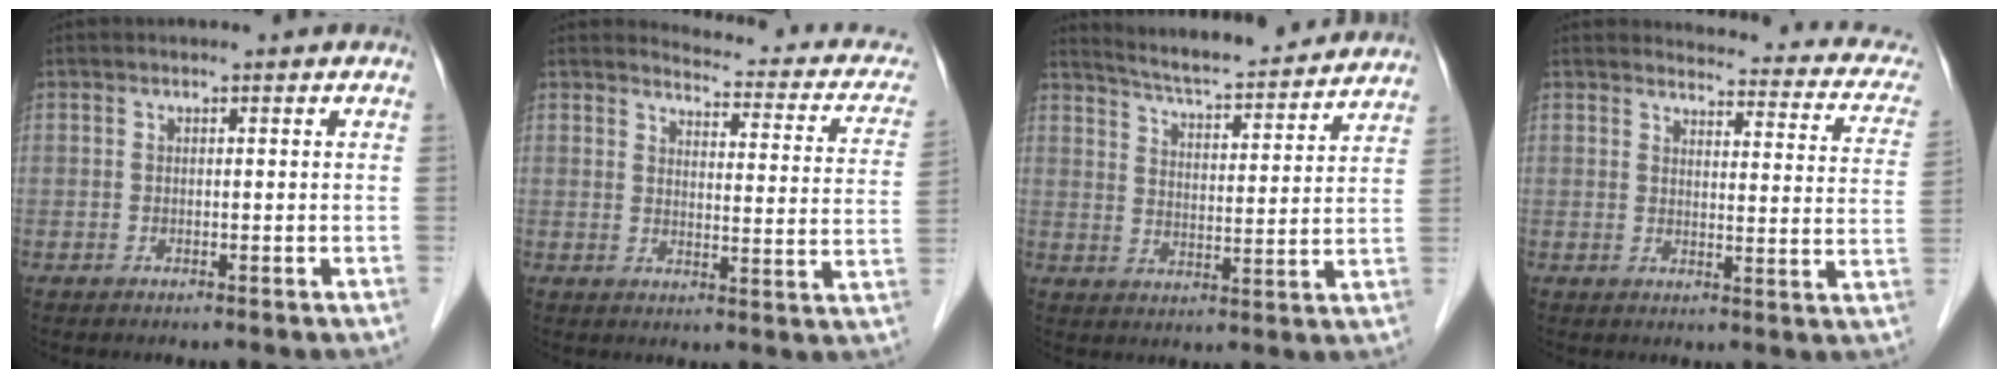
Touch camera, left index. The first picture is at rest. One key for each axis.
{"total": 13.1, "fx": 12.1, "fy": 3.4, "fz": 3.8, "tx": -0.024, "ty": -0.027, "tz": 0.114}
{"total": 16.8, "fx": 15.8, "fy": 1.6, "fz": 5.4, "tx": -0.087, "ty": 0.000, "tz": 0.216}
{"total": 15.3, "fx": 14.2, "fy": 3.8, "fz": 4.2, "tx": -0.015, "ty": -0.043, "tz": 0.124}